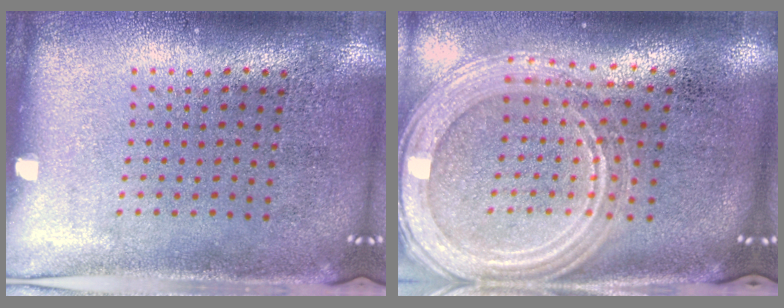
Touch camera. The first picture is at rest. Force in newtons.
{"total": 2.3, "press": 2.0, "slide": 1.0}